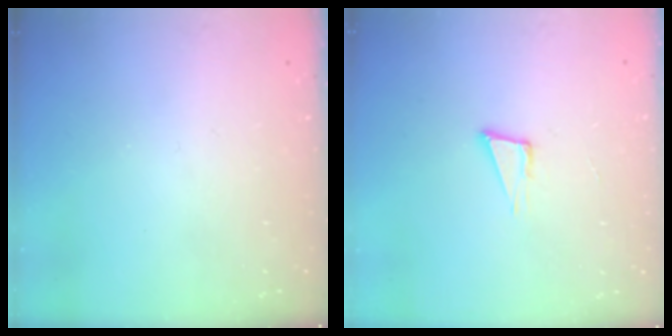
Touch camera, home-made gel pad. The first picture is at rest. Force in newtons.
{"total": 5.1, "press": 3.9, "slide": 3.2}